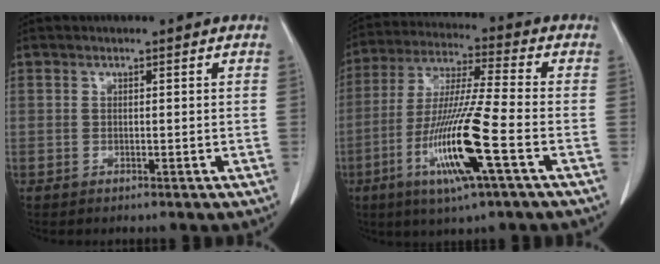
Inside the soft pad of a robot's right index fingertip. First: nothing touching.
{"total": 15.0, "force": [-5.5, -0.1, 14.0], "torque": [-0.285, -0.020, -0.105]}